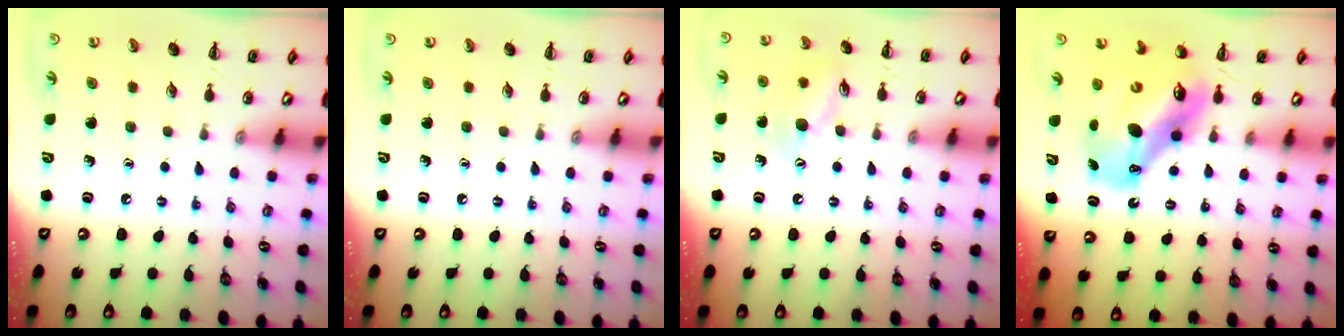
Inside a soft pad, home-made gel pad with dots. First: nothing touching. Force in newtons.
{"total": 0.0}
{"total": 10.0, "press": 9.9, "slide": 1.3}
{"total": 12.9, "press": 12.4, "slide": 3.8}